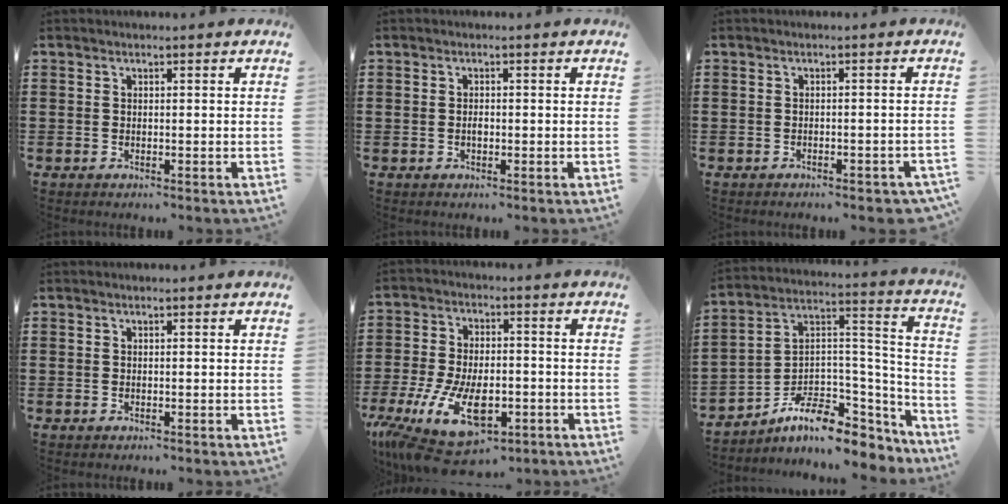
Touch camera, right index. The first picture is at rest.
{"total": 1.0, "force": [-0.2, 0.6, 0.8], "torque": [-0.015, 0.000, -0.004]}
{"total": 1.4, "force": [-1.2, 0.2, 0.5], "torque": [-0.014, -0.002, -0.024]}
{"total": 0.0}
{"total": 13.4, "force": [-6.4, 6.3, 10.0], "torque": [-0.196, 0.004, -0.113]}
{"total": 9.3, "force": [-5.6, 5.2, 5.3], "torque": [-0.107, -0.002, -0.098]}